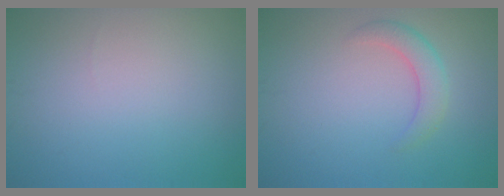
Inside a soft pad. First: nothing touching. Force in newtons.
{"total": 2.4, "press": 2.4, "slide": 0.2}